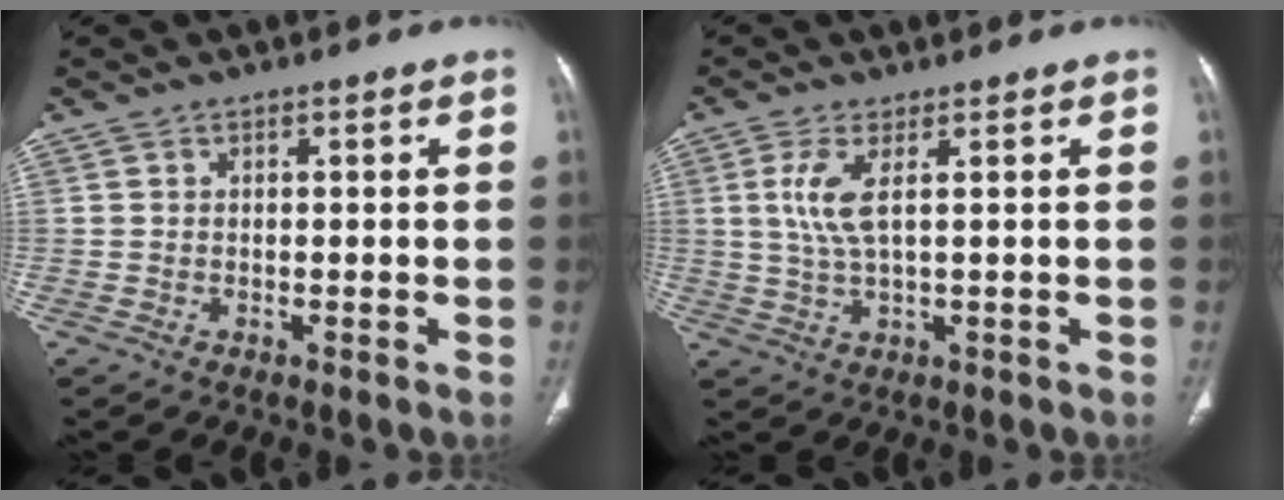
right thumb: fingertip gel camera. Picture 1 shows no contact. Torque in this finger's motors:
{"motor_torque": [-0.36, 0.52, 0.22, 0.41, -0.03]}